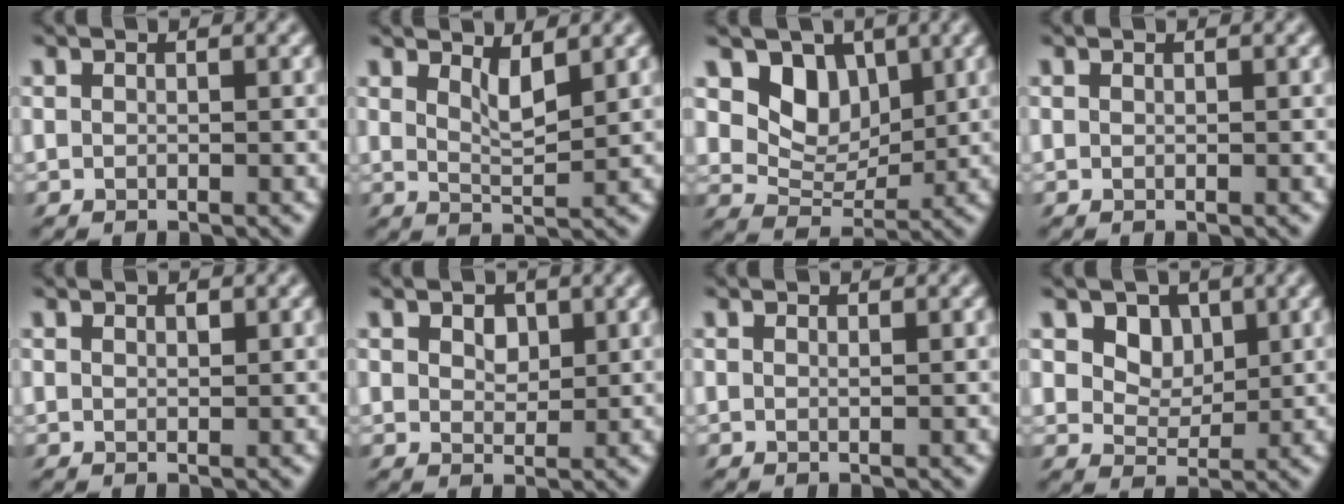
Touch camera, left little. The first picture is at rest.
{"total": 2.1, "force": [1.4, 0.1, 1.6], "torque": [-0.030, -0.006, 0.023]}
{"total": 4.5, "force": [1.6, 3.1, 2.9], "torque": [-0.042, -0.008, 0.013]}
{"total": 0.0}
{"total": 0.8, "force": [0.5, 0.3, 0.5], "torque": [-0.009, 0.000, 0.011]}
{"total": 2.7, "force": [1.0, 1.9, 1.6], "torque": [-0.038, 0.003, 0.007]}
{"total": 0.5, "force": [0.4, -0.3, 0.0], "torque": [0.000, -0.002, 0.009]}
{"total": 4.1, "force": [1.2, 3.2, 2.2], "torque": [-0.041, 0.003, 0.008]}